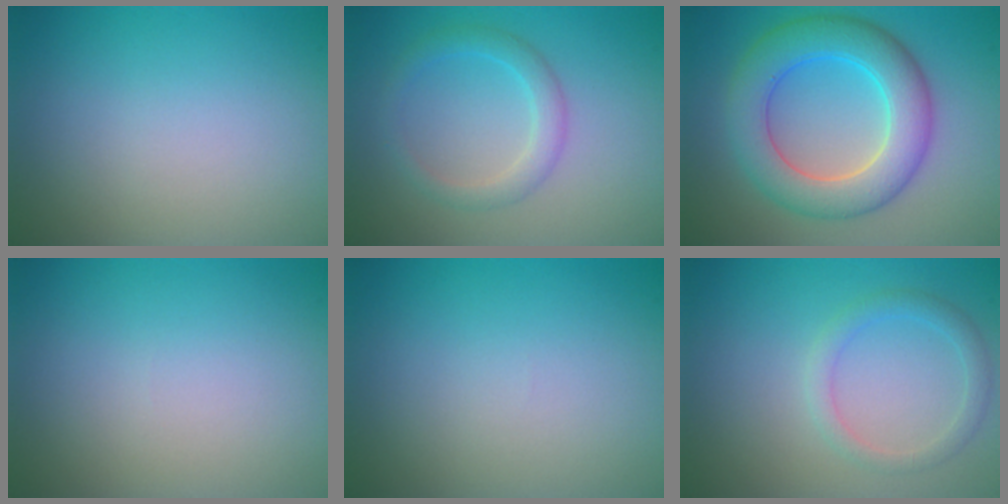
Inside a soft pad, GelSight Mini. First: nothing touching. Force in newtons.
{"total": 2.4, "press": 2.4, "slide": 0.1}
{"total": 7.4, "press": 7.4, "slide": 0.2}
{"total": 0.0}
{"total": 0.0}
{"total": 1.9, "press": 1.9, "slide": 0.1}